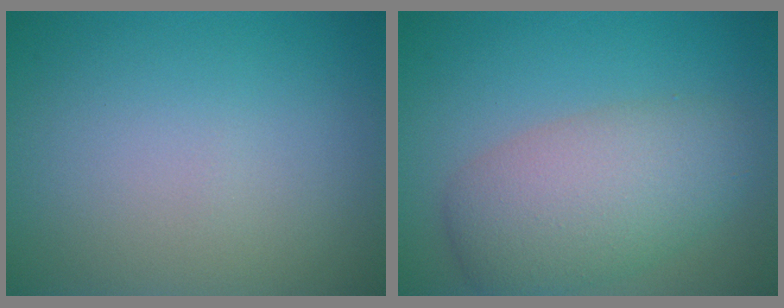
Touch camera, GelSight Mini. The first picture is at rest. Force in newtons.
{"total": 6.1, "press": 6.1, "slide": 0.4}